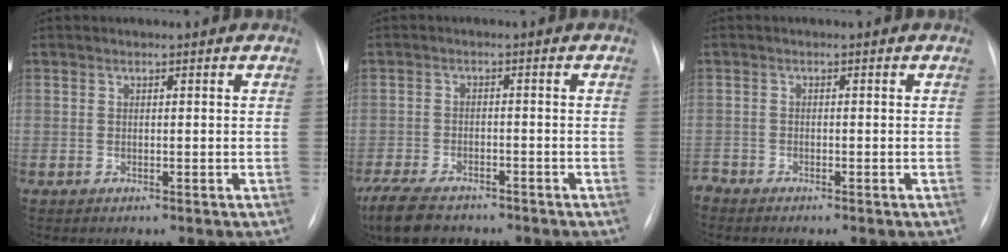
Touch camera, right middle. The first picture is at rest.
{"total": 11.6, "force": [-8.8, 5.0, 5.7], "torque": [-0.129, -0.016, -0.138]}
{"total": 1.7, "force": [-1.6, 0.3, -0.1], "torque": [0.004, -0.004, -0.029]}